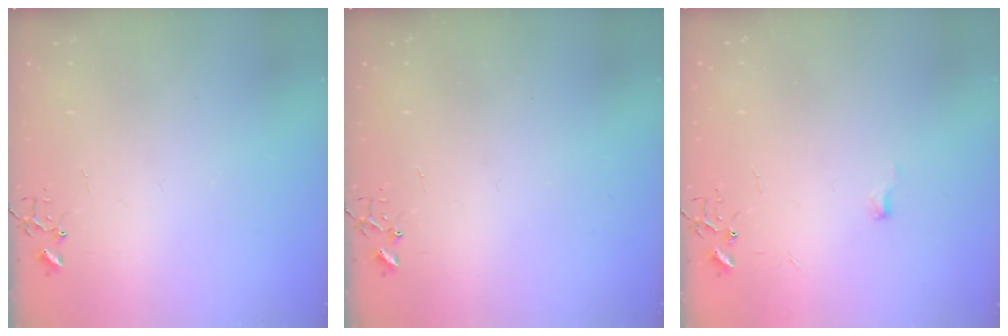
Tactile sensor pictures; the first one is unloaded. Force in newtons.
{"total": 0.0}
{"total": 3.5, "press": 3.5, "slide": 0.5}